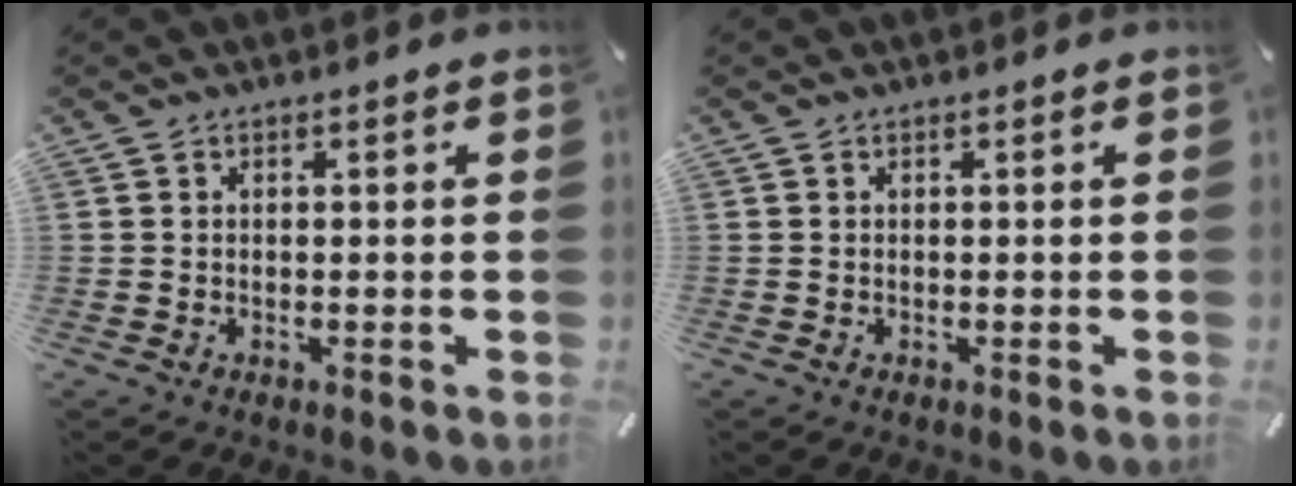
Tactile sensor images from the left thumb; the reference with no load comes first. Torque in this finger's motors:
{"motor_torque": [0.00, 0.00, -0.01, -0.01, 0.00]}